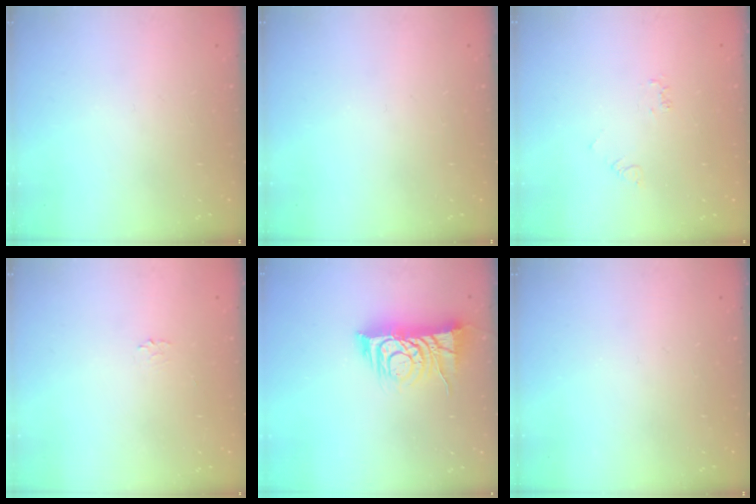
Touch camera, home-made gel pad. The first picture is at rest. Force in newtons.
{"total": 0.0}
{"total": 2.3, "press": 2.3, "slide": 0.4}
{"total": 1.7, "press": 1.7, "slide": 0.3}
{"total": 9.6, "press": 9.6, "slide": 0.7}
{"total": 0.0}